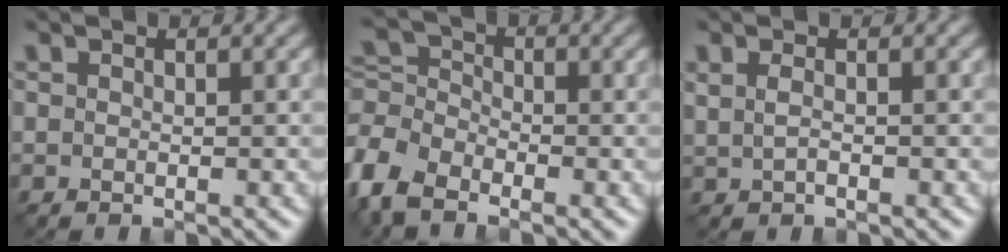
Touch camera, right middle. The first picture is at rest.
{"total": 5.2, "force": [-3.3, 2.9, 2.8], "torque": [-0.067, 0.009, -0.082]}
{"total": 0.9, "force": [0.1, 0.2, 0.9], "torque": [-0.027, 0.002, 0.004]}